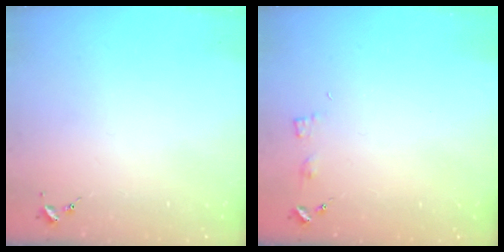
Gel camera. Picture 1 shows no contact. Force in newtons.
{"total": 3.6, "press": 3.6, "slide": 0.5}